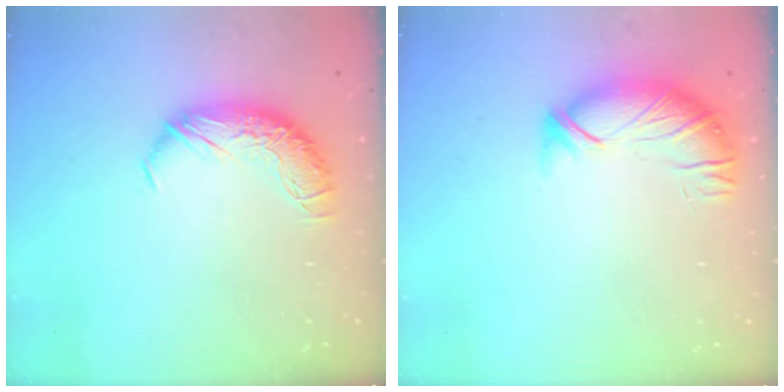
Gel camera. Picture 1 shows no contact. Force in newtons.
{"total": 3.7, "press": 2.8, "slide": 2.5}